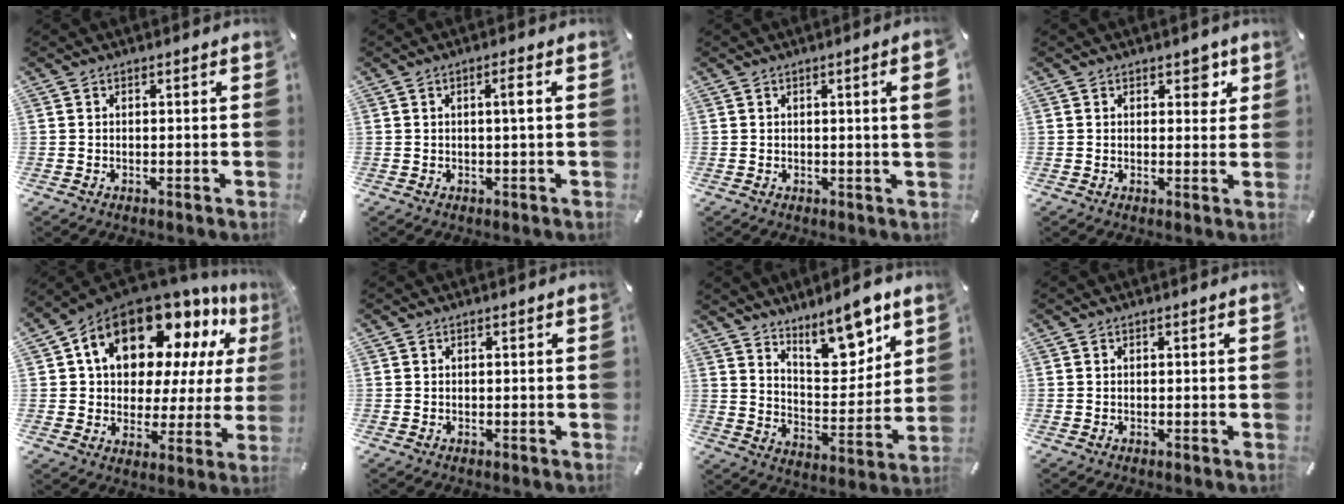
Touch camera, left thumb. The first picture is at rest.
{"total": 2.7, "force": [0.4, 0.1, 2.7], "torque": [-0.052, 0.003, 0.003]}
{"total": 4.2, "force": [0.6, 0.1, 4.2], "torque": [-0.067, -0.008, 0.007]}
{"total": 2.6, "force": [1.4, 1.7, 1.5], "torque": [-0.001, -0.006, 0.016]}
{"total": 19.8, "force": [11.2, 12.1, 11.0], "torque": [-0.198, -0.064, 0.198]}
{"total": 0.0}
{"total": 13.2, "force": [10.4, 5.3, 6.2], "torque": [-0.066, -0.080, 0.180]}
{"total": 0.0}